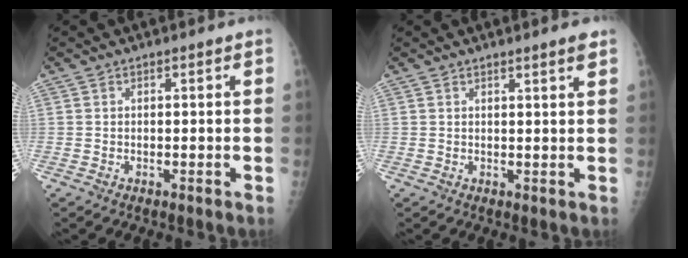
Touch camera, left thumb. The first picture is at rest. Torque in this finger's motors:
{"motor_torque": [-0.14, -0.23, -0.20, 0.15, 0.08]}